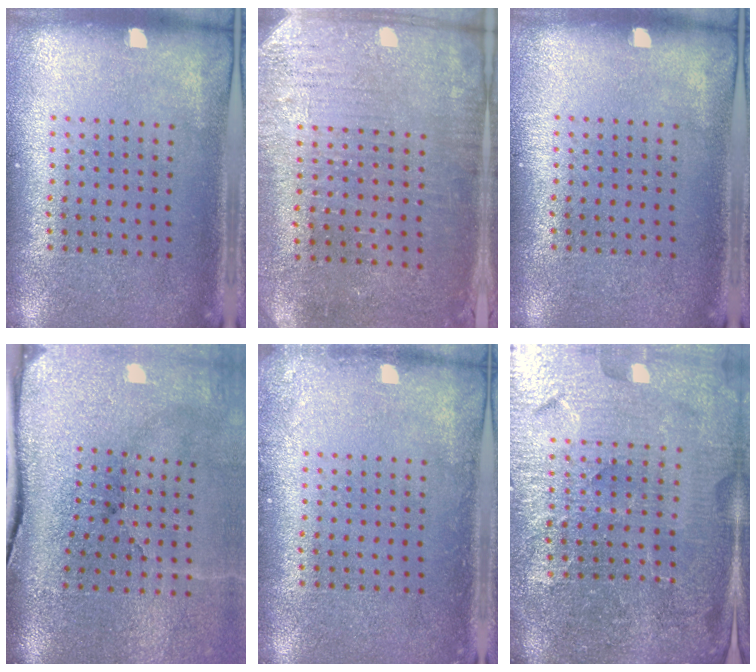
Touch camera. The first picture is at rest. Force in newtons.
{"total": 3.0, "press": 2.8, "slide": 1.2}
{"total": 0.0}
{"total": 5.3, "press": 4.2, "slide": 3.2}
{"total": 1.1, "press": 1.1, "slide": 0.1}
{"total": 5.6, "press": 5.1, "slide": 2.3}